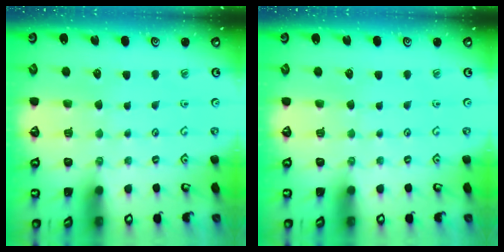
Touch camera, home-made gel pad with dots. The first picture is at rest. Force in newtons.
{"total": 0.0}